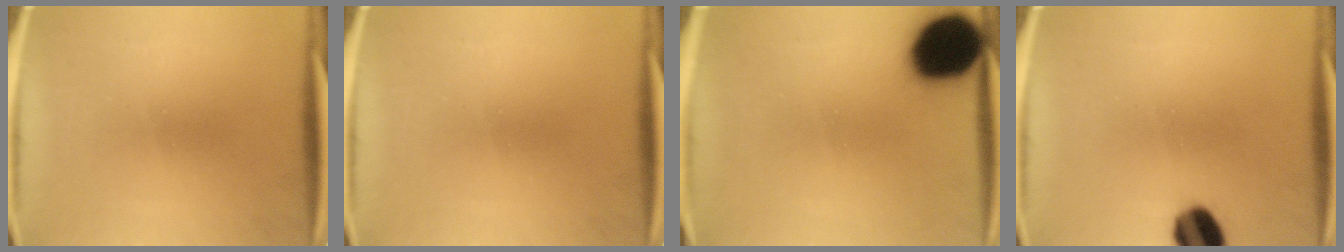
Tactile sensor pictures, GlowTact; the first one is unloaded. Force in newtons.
{"total": 0.0}
{"total": 19.0}
{"total": 9.0}